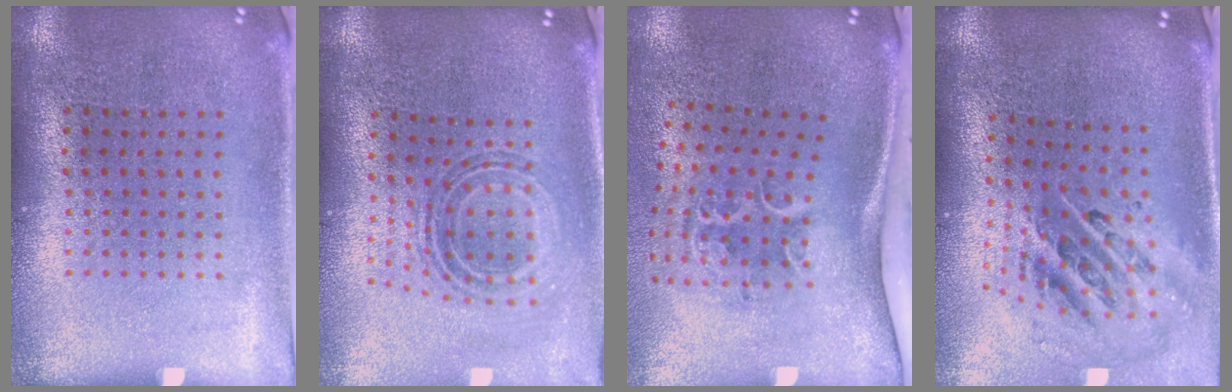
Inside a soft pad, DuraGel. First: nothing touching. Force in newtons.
{"total": 0.9, "press": 0.8, "slide": 0.3}
{"total": 2.3, "press": 1.4, "slide": 1.8}
{"total": 1.9, "press": 1.4, "slide": 1.3}